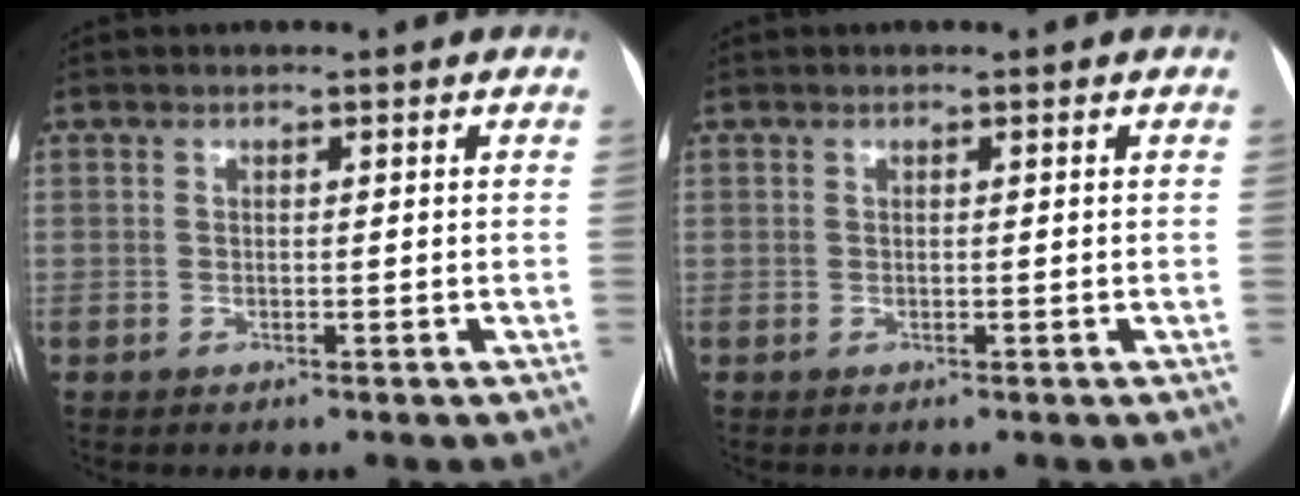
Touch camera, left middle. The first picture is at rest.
{"total": 0.0}